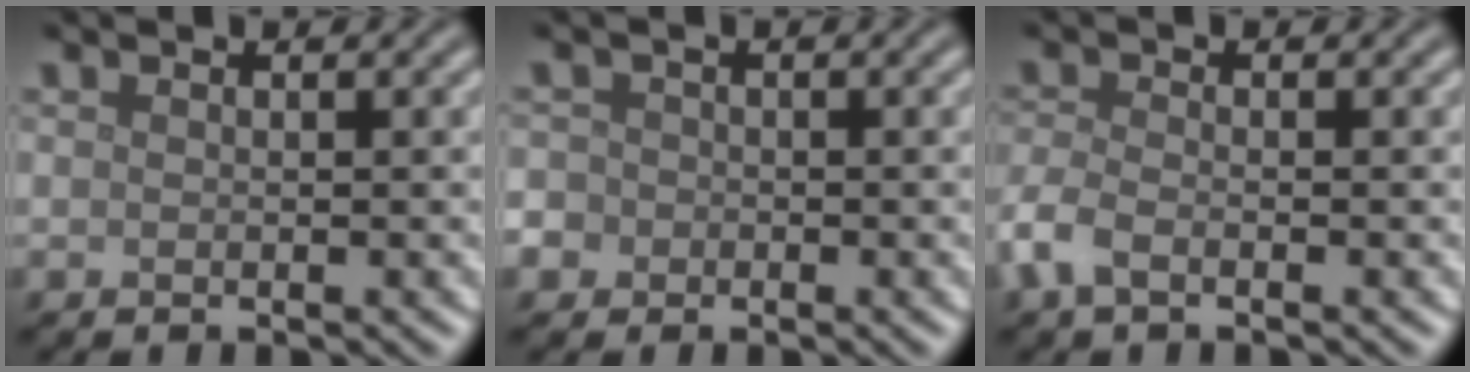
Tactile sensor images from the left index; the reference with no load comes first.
{"total": 3.5, "force": [-1.4, 3.1, 0.8], "torque": [0.000, 0.004, -0.045]}
{"total": 2.4, "force": [-1.4, 1.1, 1.6], "torque": [-0.043, -0.002, -0.039]}